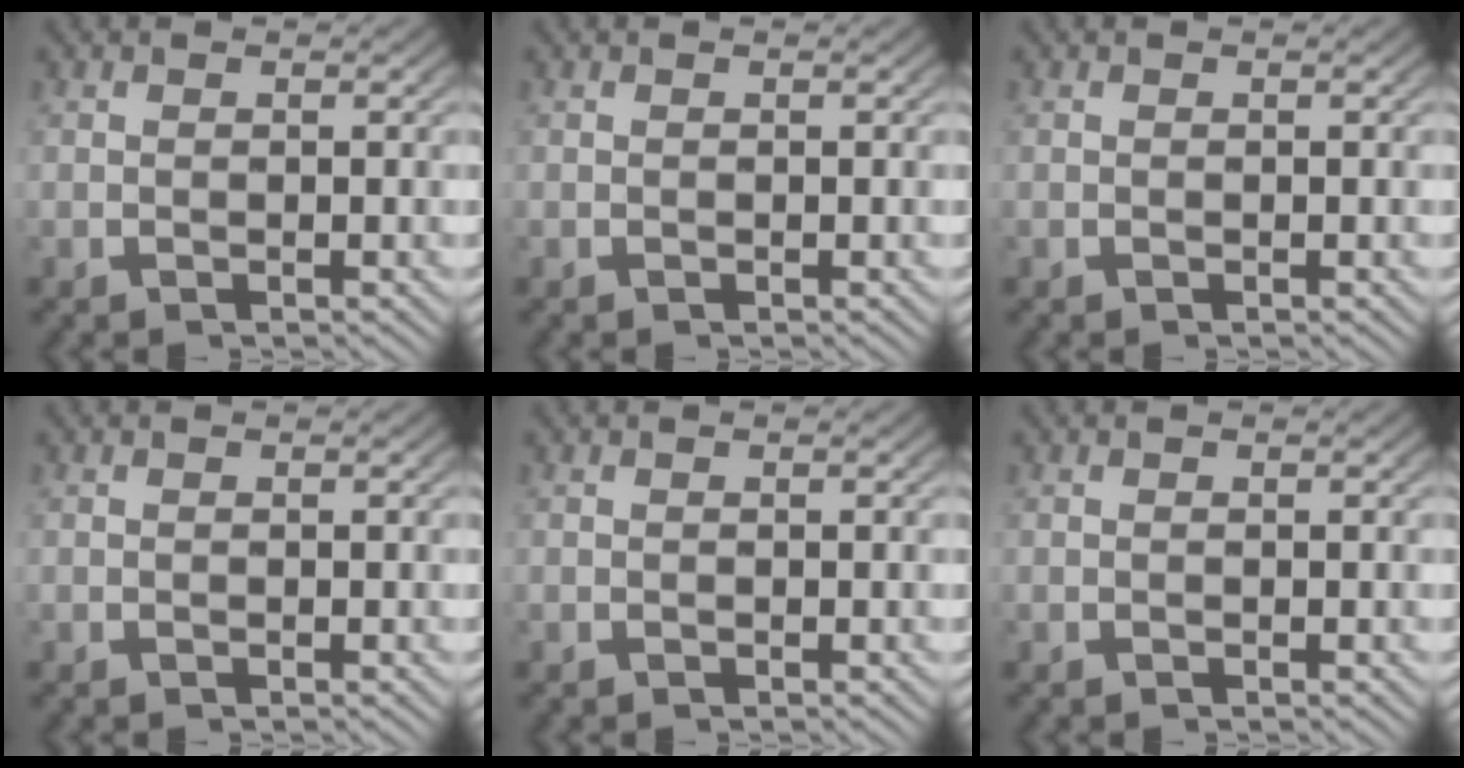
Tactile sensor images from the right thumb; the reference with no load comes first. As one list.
[{"total": 0.0}, {"total": 0.0}, {"total": 0.0}, {"total": 0.0}, {"total": 0.0}]